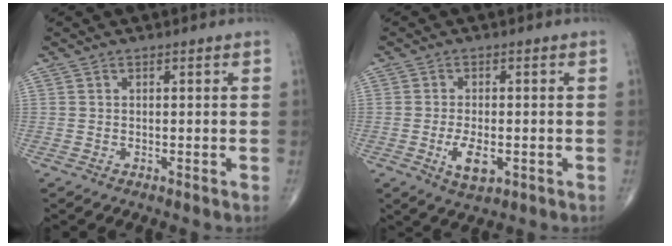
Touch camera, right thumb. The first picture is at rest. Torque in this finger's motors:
{"motor_torque": [0.10, 0.62, 0.33, 0.19, 0.06]}